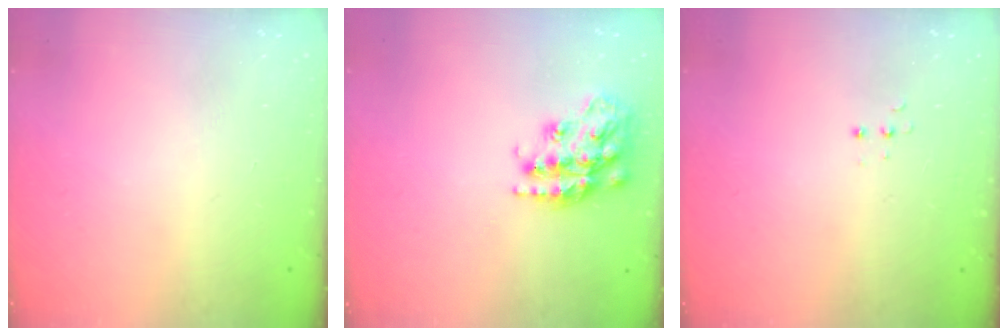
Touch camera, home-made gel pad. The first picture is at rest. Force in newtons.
{"total": 16.6, "press": 16.6, "slide": 1.1}
{"total": 3.0, "press": 2.9, "slide": 0.7}